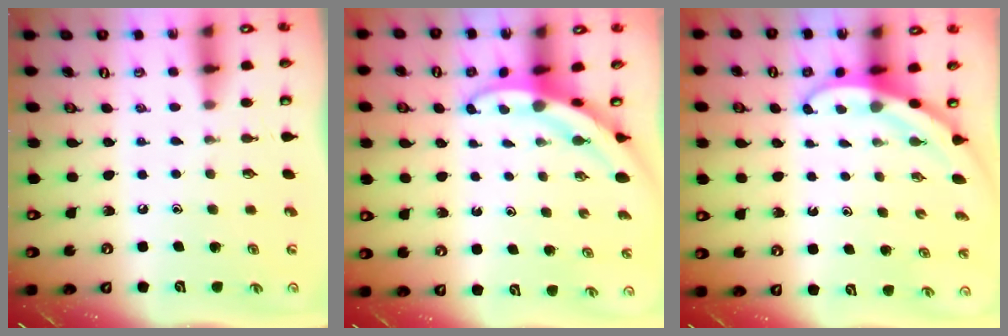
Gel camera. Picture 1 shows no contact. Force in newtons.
{"total": 3.3, "press": 3.3, "slide": 0.3}
{"total": 3.2, "press": 3.2, "slide": 0.1}